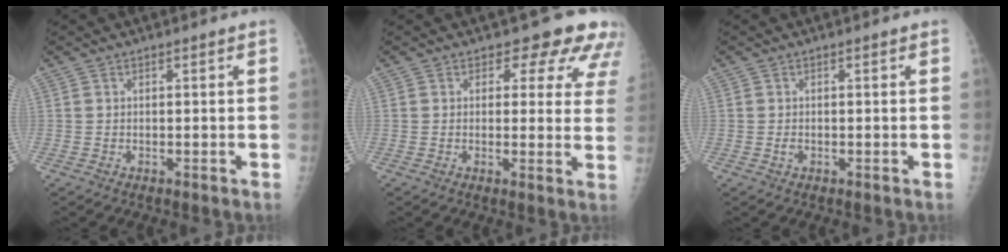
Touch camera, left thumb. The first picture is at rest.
{"total": 9.8, "force": [7.3, 5.3, 3.8], "torque": [0.013, -0.029, 0.059]}
{"total": 0.7, "force": [-0.2, 0.5, 0.5], "torque": [-0.009, -0.001, -0.003]}